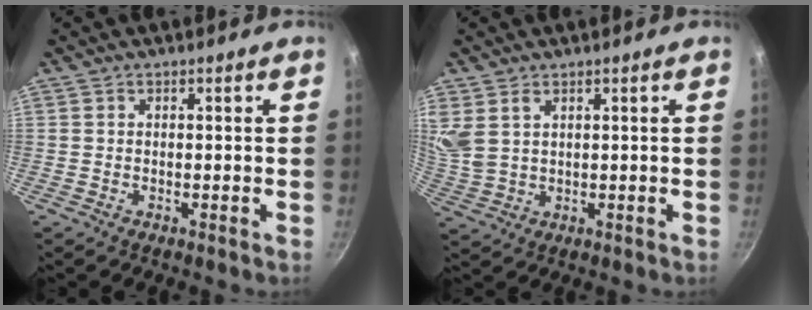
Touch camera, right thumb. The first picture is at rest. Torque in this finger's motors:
{"motor_torque": [0.21, 1.92, 0.88, 0.41, 0.09]}